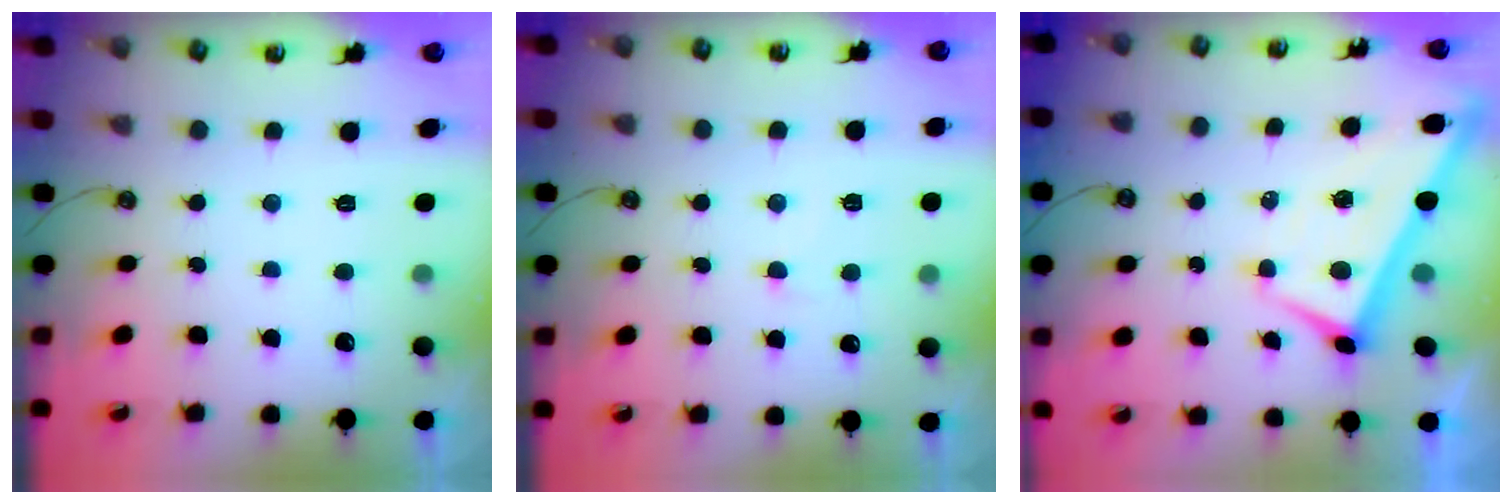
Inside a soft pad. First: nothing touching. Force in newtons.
{"total": 3.4, "press": 3.3, "slide": 0.6}
{"total": 3.1, "press": 3.1, "slide": 0.5}